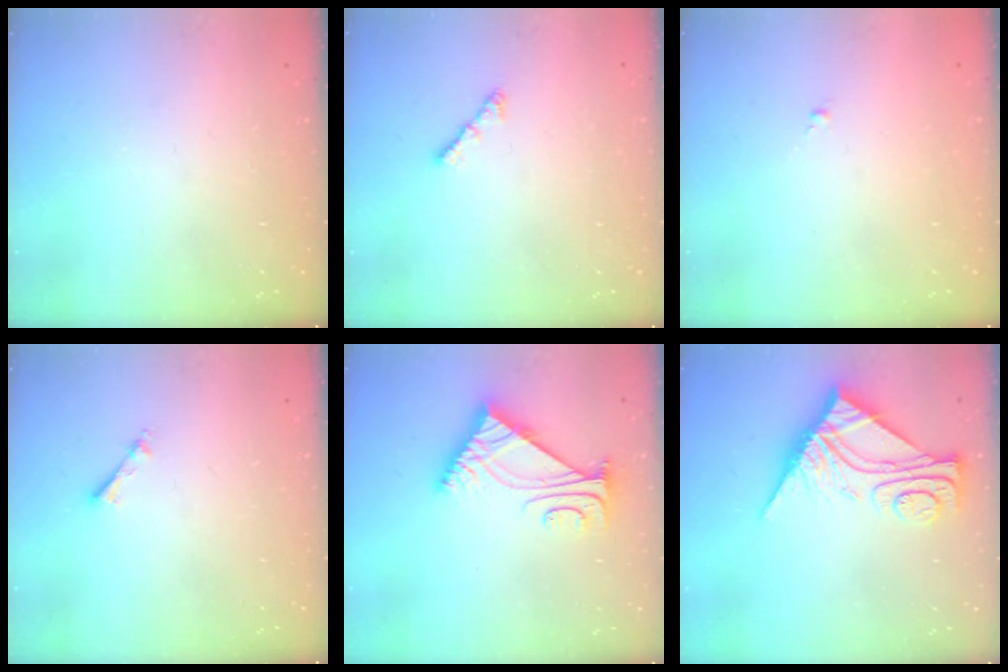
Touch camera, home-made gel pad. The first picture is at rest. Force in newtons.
{"total": 2.4, "press": 2.3, "slide": 0.6}
{"total": 0.0}
{"total": 2.7, "press": 2.7, "slide": 0.3}
{"total": 8.9, "press": 8.8, "slide": 1.1}
{"total": 11.1, "press": 11.0, "slide": 1.0}